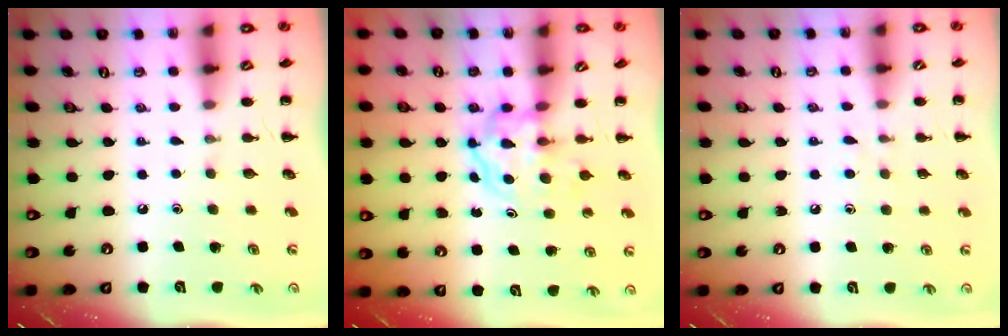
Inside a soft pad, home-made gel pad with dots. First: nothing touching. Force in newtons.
{"total": 3.9, "press": 3.9, "slide": 0.5}
{"total": 3.5, "press": 3.3, "slide": 1.3}